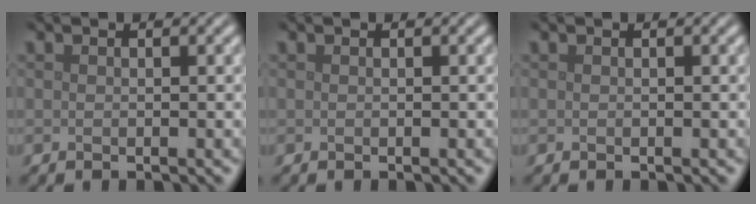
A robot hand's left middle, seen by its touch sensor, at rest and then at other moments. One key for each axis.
{"total": 0.0}
{"total": 0.0}